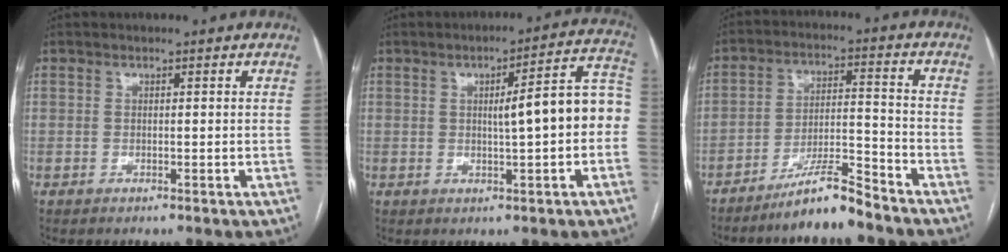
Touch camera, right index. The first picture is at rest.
{"total": 10.0, "force": [-0.3, 1.4, 9.9], "torque": [-0.123, 0.035, -0.005]}
{"total": 8.2, "force": [-7.1, 0.5, 4.2], "torque": [-0.070, 0.003, -0.128]}